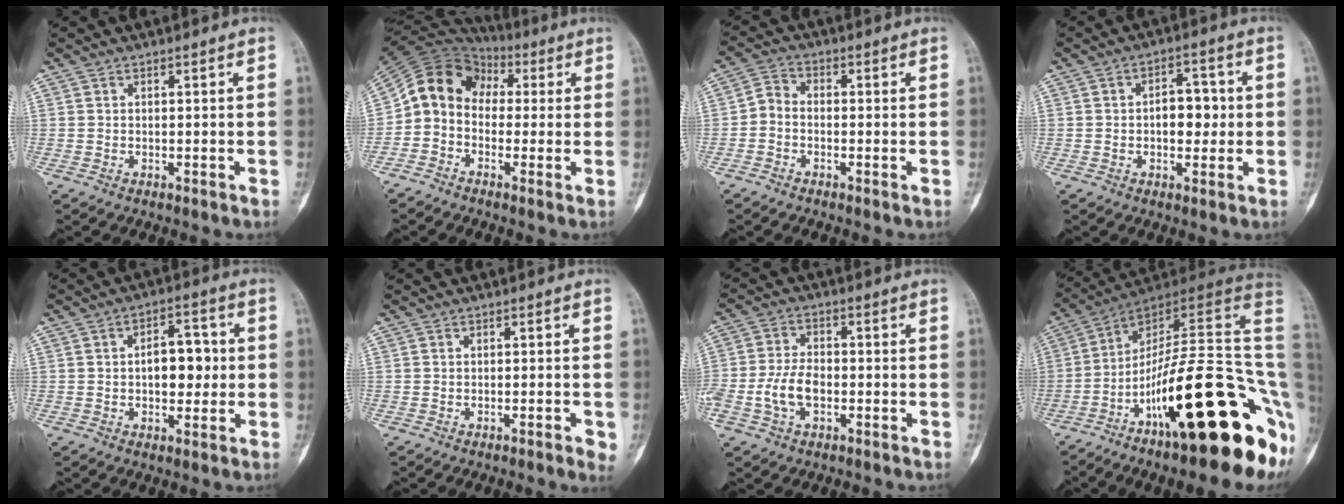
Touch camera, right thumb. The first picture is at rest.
{"total": 11.6, "force": [-0.1, 9.8, 6.2], "torque": [-0.095, 0.055, -0.017]}
{"total": 3.9, "force": [-1.4, 3.0, 2.0], "torque": [-0.026, 0.016, -0.041]}
{"total": 6.7, "force": [-0.1, 4.4, 5.1], "torque": [-0.041, 0.018, -0.004]}
{"total": 8.5, "force": [0.0, 5.2, 6.7], "torque": [-0.061, 0.020, -0.003]}
{"total": 2.7, "force": [-1.1, 0.9, 2.3], "torque": [-0.026, 0.001, -0.013]}
{"total": 4.8, "force": [-1.7, 2.9, 3.4], "torque": [-0.070, 0.015, -0.035]}
{"total": 27.4, "force": [-9.0, 6.5, 25.0], "torque": [-0.285, 0.076, -0.139]}